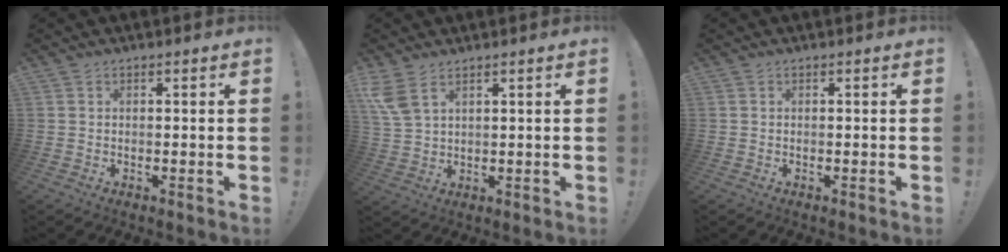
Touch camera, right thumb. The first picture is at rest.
{"total": 6.4, "force": [3.9, 2.9, 4.2], "torque": [-0.091, -0.014, 0.076]}
{"total": 0.0}